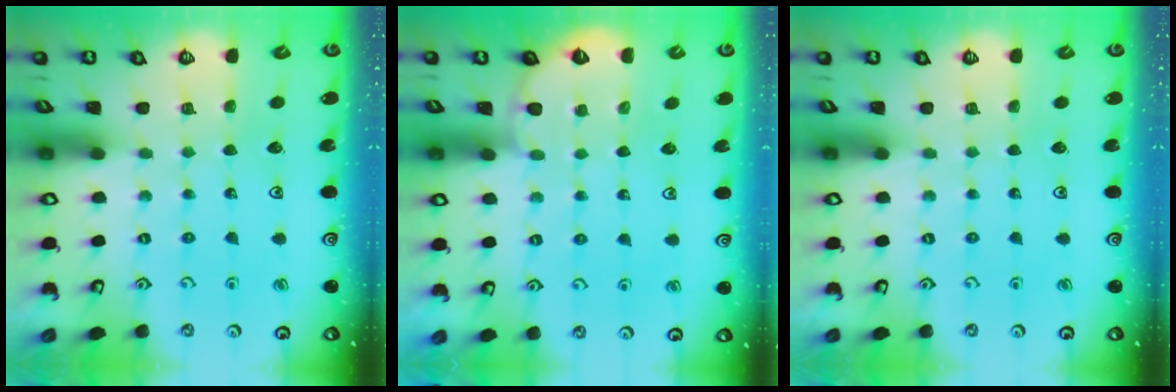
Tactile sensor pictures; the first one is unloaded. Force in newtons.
{"total": 4.0, "press": 4.0, "slide": 0.4}
{"total": 0.0}